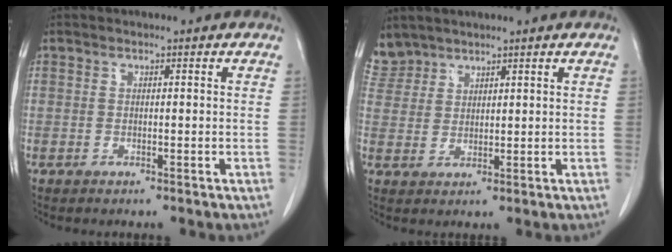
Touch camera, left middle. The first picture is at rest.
{"total": 4.2, "force": [3.8, 1.7, -0.4], "torque": [0.007, 0.009, 0.085]}